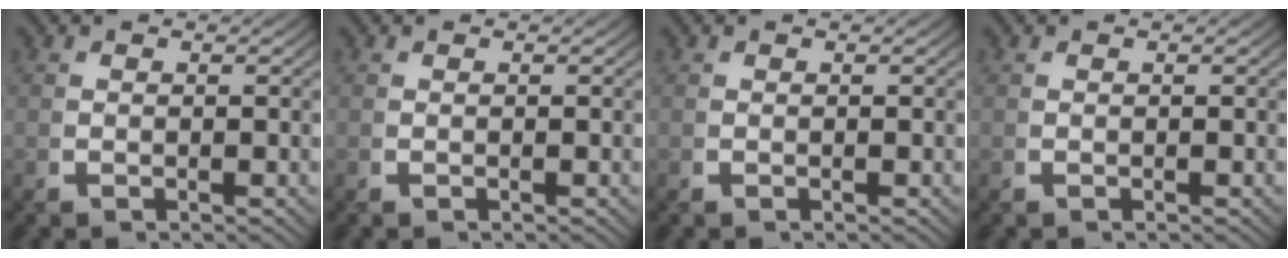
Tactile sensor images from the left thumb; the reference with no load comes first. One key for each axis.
{"total": 0.0}
{"total": 0.0}
{"total": 0.0}